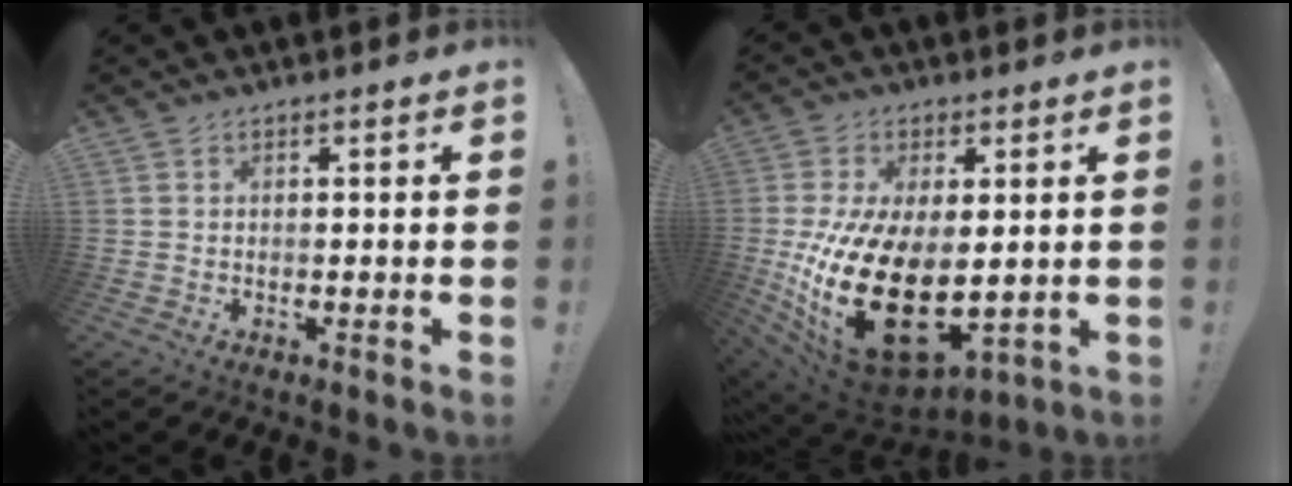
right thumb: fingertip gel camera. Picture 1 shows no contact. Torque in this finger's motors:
{"motor_torque": [1.53, 3.48, 2.62, -0.15, 0.96]}